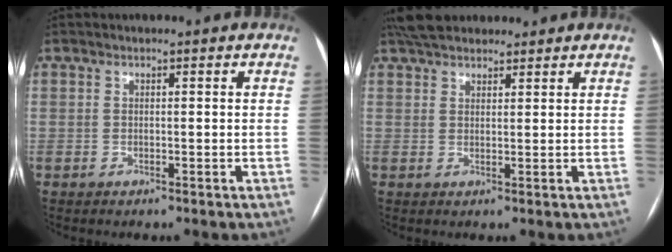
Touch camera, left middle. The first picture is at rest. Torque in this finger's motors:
{"motor_torque": [0.39, -0.50, 0.12, 0.03]}